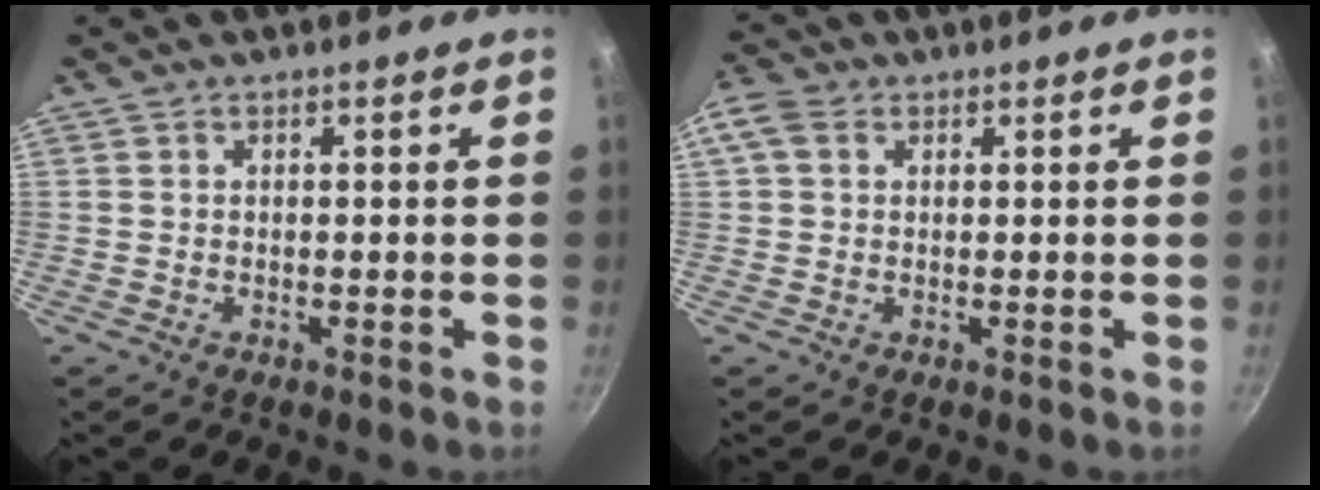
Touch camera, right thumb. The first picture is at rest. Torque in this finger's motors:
{"motor_torque": [0.62, 2.78, 0.63, -0.34, 0.48]}